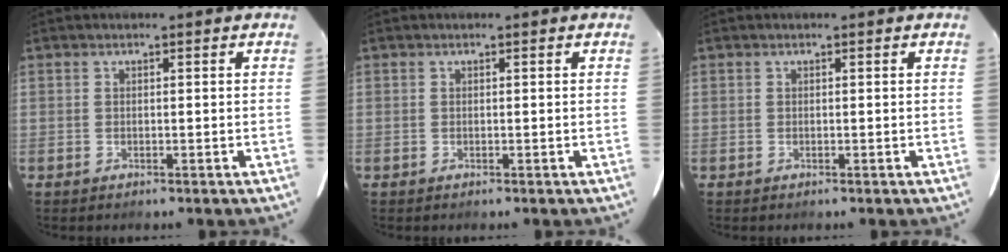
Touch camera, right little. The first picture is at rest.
{"total": 0.0}
{"total": 0.0}